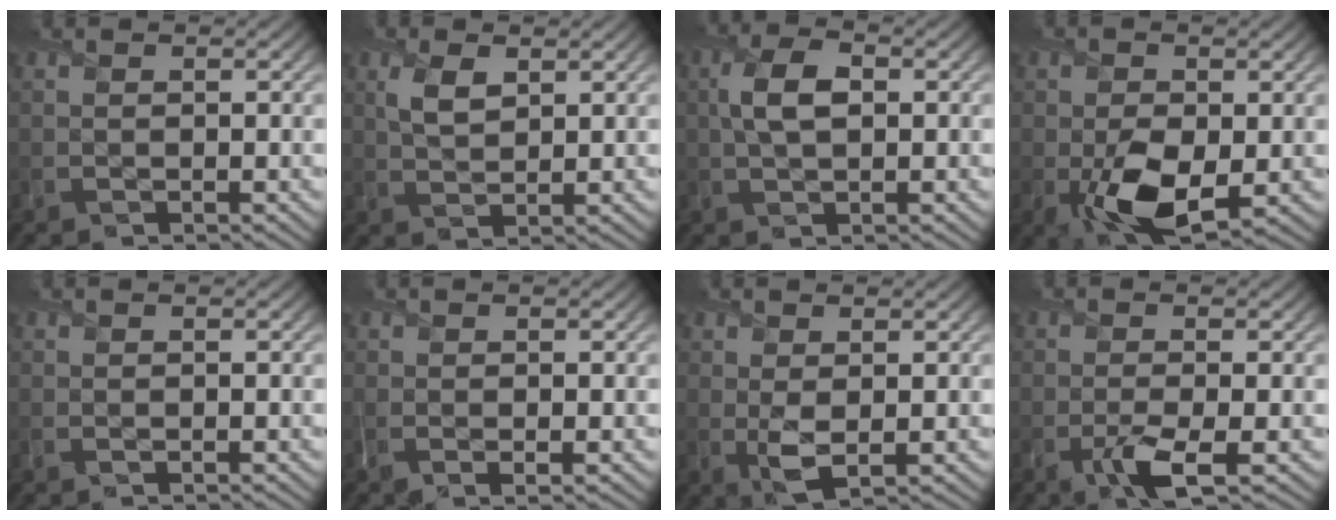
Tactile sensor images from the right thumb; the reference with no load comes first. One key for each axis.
{"total": 3.5, "fx": 1.6, "fy": 1.8, "fz": 2.5, "tx": -0.060, "ty": 0.000, "tz": 0.033}
{"total": 4.7, "fx": 0.6, "fy": 2.5, "fz": 3.9, "tx": -0.087, "ty": 0.006, "tz": 0.008}
{"total": 7.1, "fx": -1.5, "fy": 4.4, "fz": 5.4, "tx": -0.118, "ty": -0.027, "tz": -0.019}
{"total": 0.0}
{"total": 1.0, "fx": -0.2, "fy": 0.2, "fz": 1.0, "tx": -0.023, "ty": -0.003, "tz": -0.007}
{"total": 2.6, "fx": 0.4, "fy": 1.3, "fz": 2.2, "tx": -0.051, "ty": -0.007, "tz": 0.011}
{"total": 3.4, "fx": -1.5, "fy": 0.7, "fz": 3.0, "tx": -0.063, "ty": -0.004, "tz": -0.034}